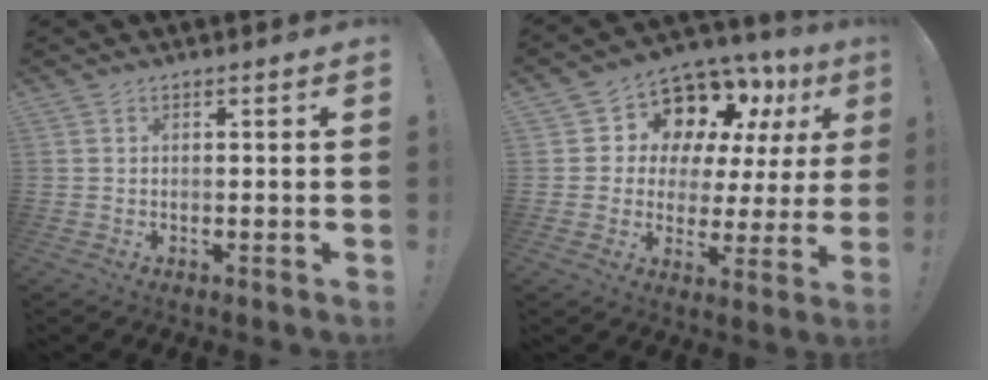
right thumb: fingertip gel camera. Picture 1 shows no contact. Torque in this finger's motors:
{"motor_torque": [1.81, 1.95, 0.31, -0.11, 0.03]}